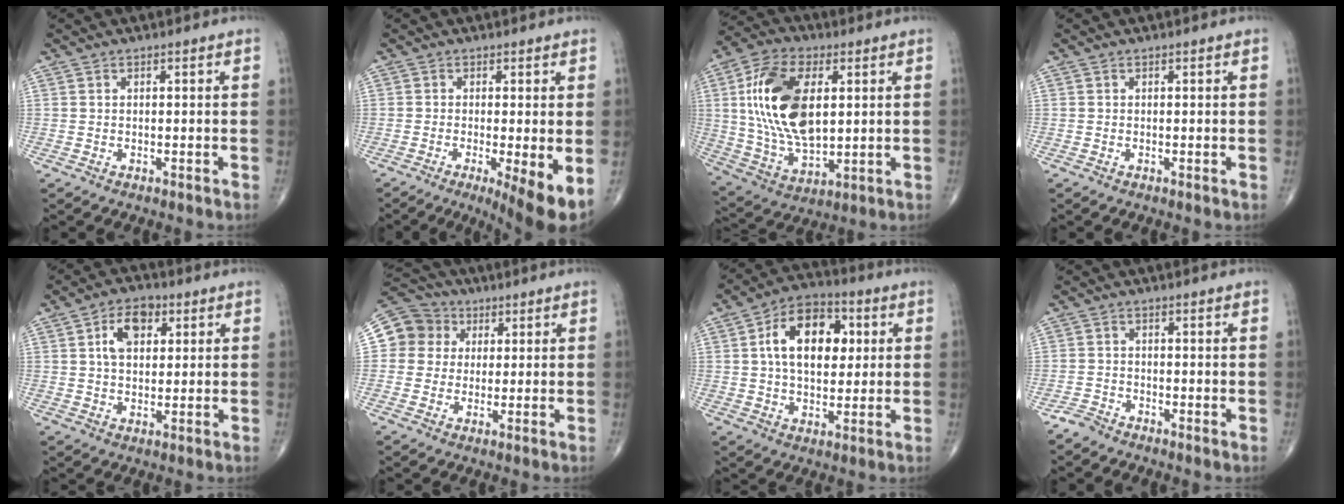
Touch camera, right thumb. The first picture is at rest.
{"total": 8.4, "force": [-2.7, 1.5, 7.8], "torque": [-0.121, -0.021, -0.044]}
{"total": 19.7, "force": [3.6, 10.8, 16.1], "torque": [-0.299, -0.010, 0.069]}
{"total": 0.0}
{"total": 7.9, "force": [2.5, 5.0, 5.7], "torque": [-0.075, 0.002, 0.037]}
{"total": 8.9, "force": [1.8, 8.5, 1.9], "torque": [-0.012, 0.017, 0.021]}
{"total": 14.7, "force": [3.0, 9.2, 11.0], "torque": [-0.150, 0.009, 0.043]}
{"total": 2.0, "force": [-1.9, 0.7, 0.3], "torque": [-0.004, -0.004, -0.043]}